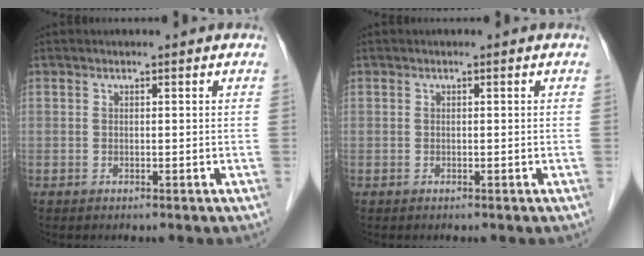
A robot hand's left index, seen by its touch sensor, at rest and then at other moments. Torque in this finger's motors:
{"motor_torque": [0.00, 0.00, 0.00, 0.00]}